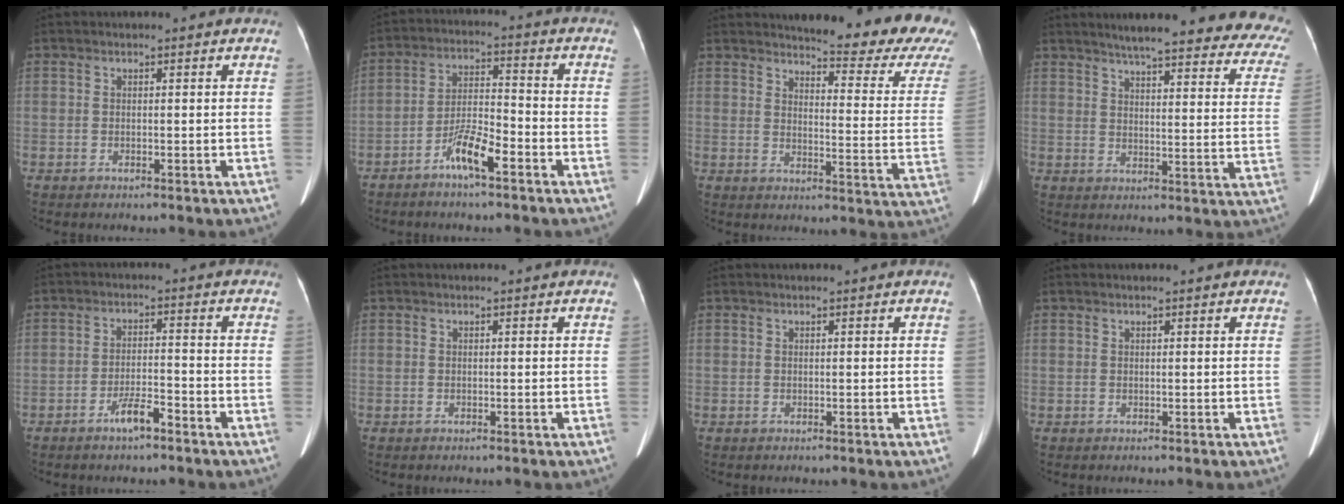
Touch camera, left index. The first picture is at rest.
{"total": 6.3, "force": [-4.2, 1.0, 4.5], "torque": [-0.095, 0.007, -0.079]}
{"total": 17.1, "force": [15.7, 1.0, 6.9], "torque": [-0.086, -0.095, 0.171]}
{"total": 24.5, "force": [20.9, 3.8, 12.4], "torque": [-0.149, -0.042, 0.232]}
{"total": 4.1, "force": [-2.9, 0.6, 2.8], "torque": [-0.054, -0.001, -0.053]}
{"total": 0.0}
{"total": 0.0}
{"total": 0.7, "force": [0.6, 0.0, 0.3], "torque": [-0.007, 0.009, 0.011]}